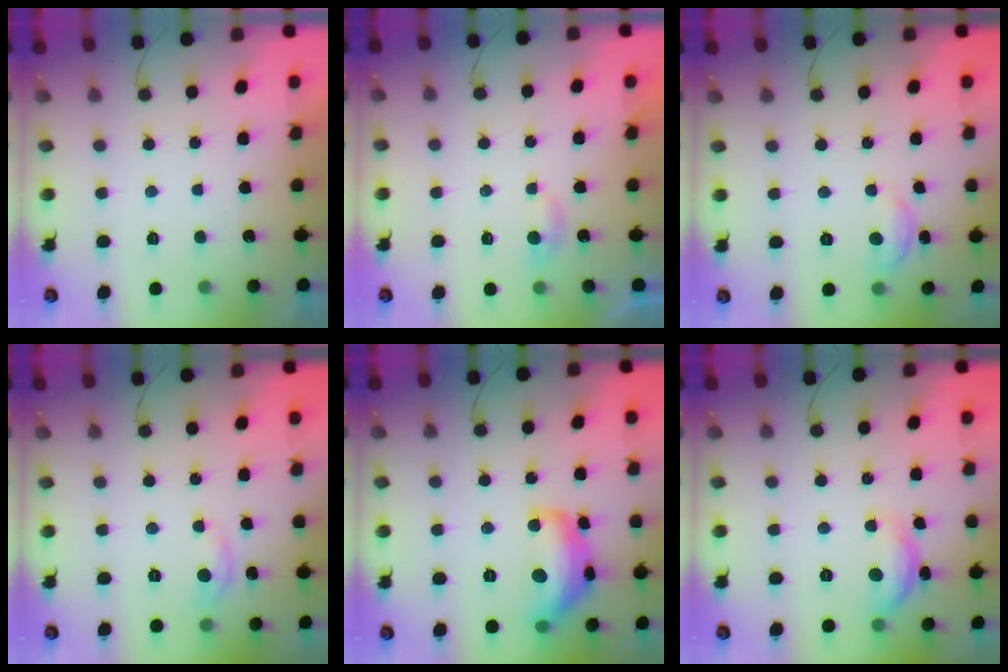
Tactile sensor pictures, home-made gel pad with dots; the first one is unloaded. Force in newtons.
{"total": 2.7, "press": 2.7, "slide": 0.3}
{"total": 6.4, "press": 6.4, "slide": 0.5}
{"total": 4.1, "press": 4.1, "slide": 0.5}
{"total": 14.0, "press": 14.0, "slide": 0.8}
{"total": 10.3, "press": 10.3, "slide": 0.5}